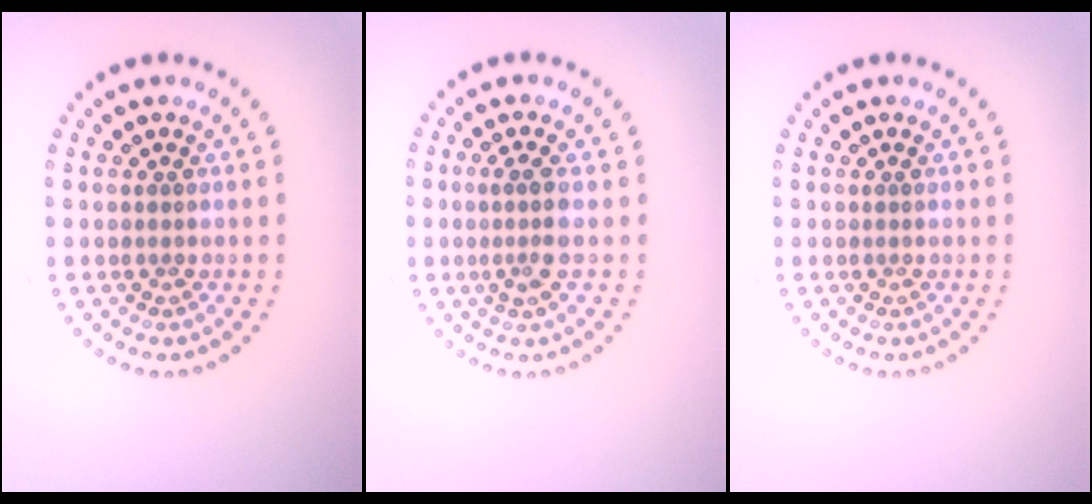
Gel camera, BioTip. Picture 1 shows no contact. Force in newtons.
{"total": 2.3, "press": 1.9, "slide": 1.3}
{"total": 0.0}